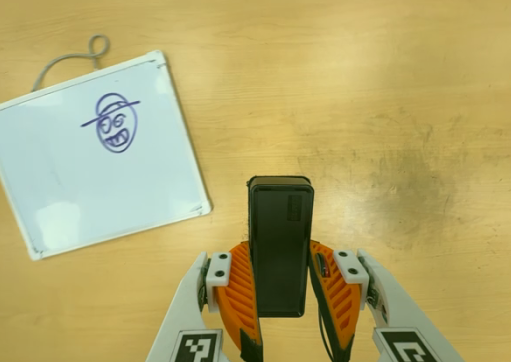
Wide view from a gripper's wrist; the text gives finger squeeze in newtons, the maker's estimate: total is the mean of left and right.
{"total": 4.8, "left": 3.1, "right": 6.5}